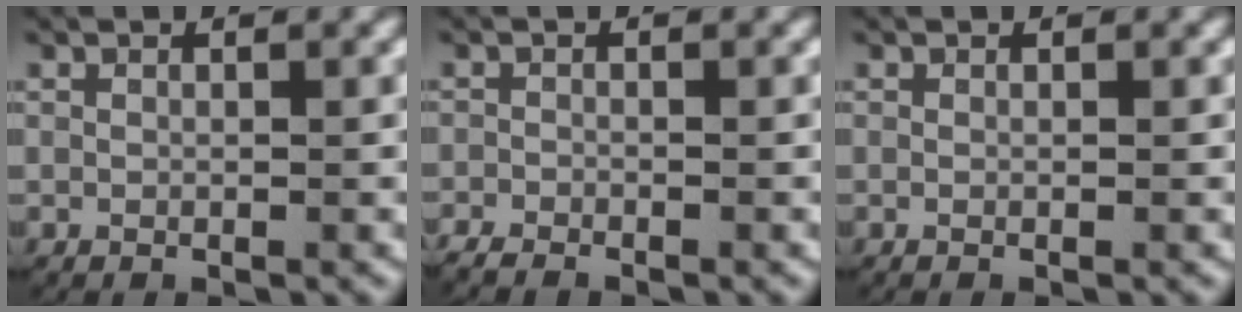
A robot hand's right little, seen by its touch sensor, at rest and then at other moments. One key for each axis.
{"total": 1.8, "fx": -1.6, "fy": 0.8, "fz": 0.3, "tx": -0.013, "ty": -0.008, "tz": -0.026}
{"total": 0.0}